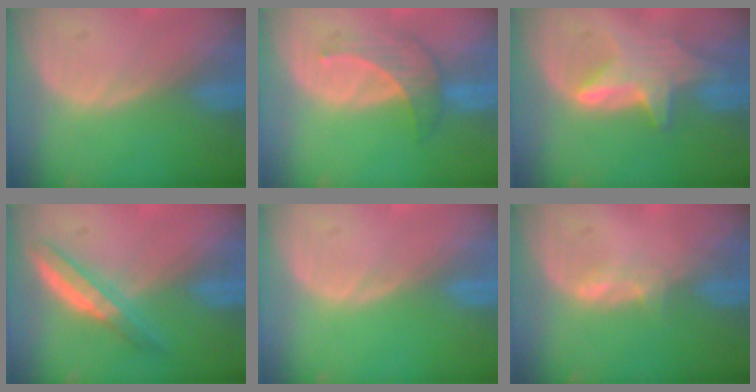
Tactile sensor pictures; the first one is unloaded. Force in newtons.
{"total": 4.5, "press": 4.5, "slide": 0.4}
{"total": 6.6, "press": 6.2, "slide": 2.1}
{"total": 4.6, "press": 4.6, "slide": 0.1}
{"total": 0.0}
{"total": 1.6, "press": 1.5, "slide": 0.6}